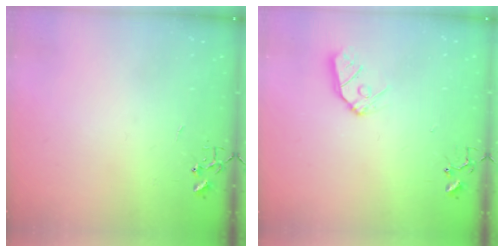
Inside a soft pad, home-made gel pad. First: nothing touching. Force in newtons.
{"total": 9.2, "press": 9.2, "slide": 0.8}